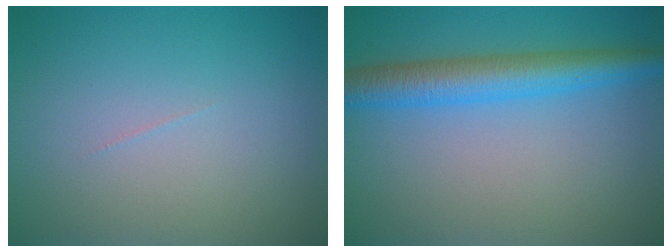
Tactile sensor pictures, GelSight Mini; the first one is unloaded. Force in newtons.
{"total": 5.1, "press": 5.1, "slide": 0.1}